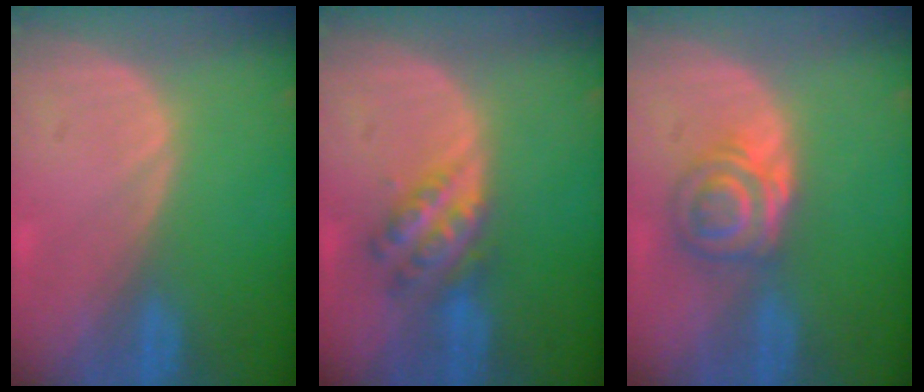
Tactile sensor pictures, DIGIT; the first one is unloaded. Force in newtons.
{"total": 6.0, "press": 5.2, "slide": 3.1}
{"total": 5.5, "press": 5.3, "slide": 1.8}